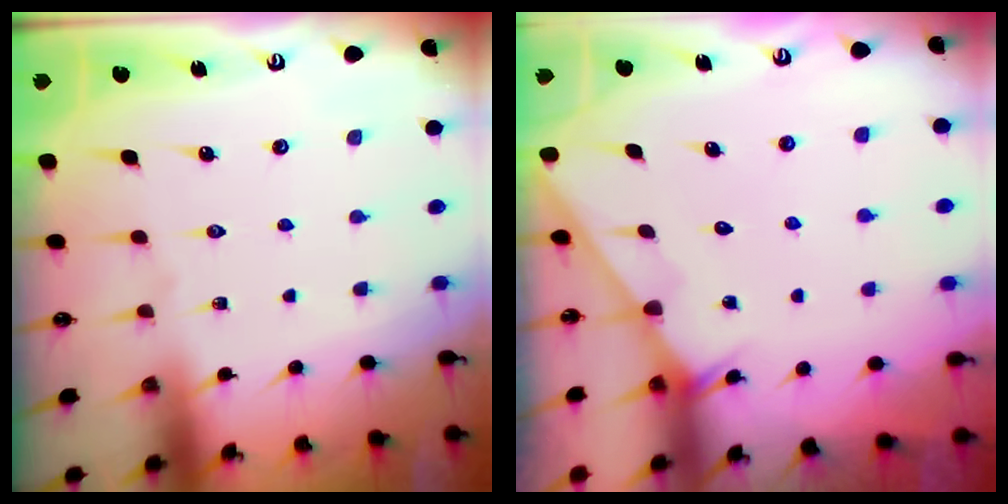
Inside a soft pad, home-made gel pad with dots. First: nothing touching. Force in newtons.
{"total": 2.7, "press": 2.7, "slide": 0.2}